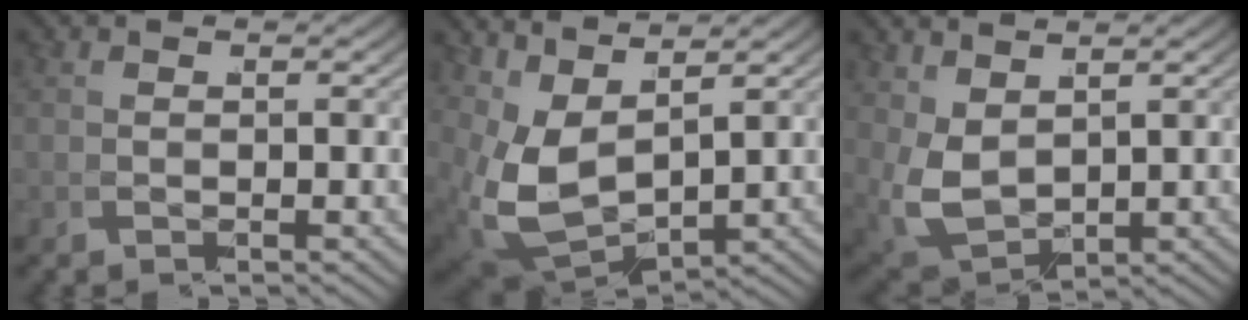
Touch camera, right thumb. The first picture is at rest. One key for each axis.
{"total": 8.4, "fx": 0.5, "fy": 5.6, "fz": 6.2, "tx": -0.171, "ty": -0.060, "tz": 0.044}
{"total": 5.6, "fx": 1.2, "fy": 3.8, "fz": 3.9, "tx": -0.104, "ty": -0.035, "tz": 0.051}